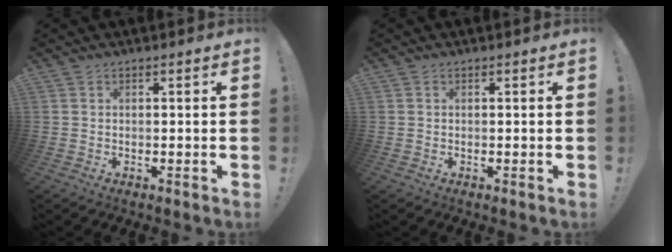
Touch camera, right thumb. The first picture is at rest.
{"total": 0.0}